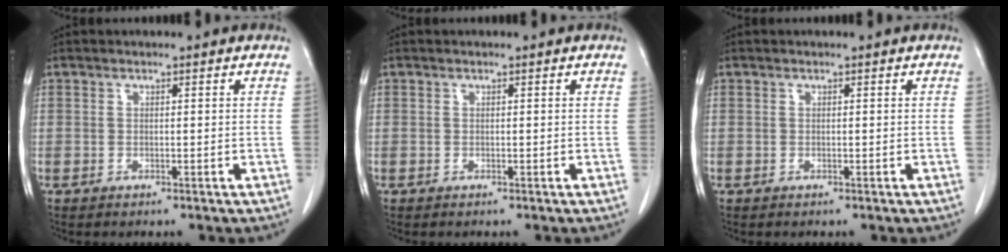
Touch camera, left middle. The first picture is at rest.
{"total": 0.0}
{"total": 0.0}